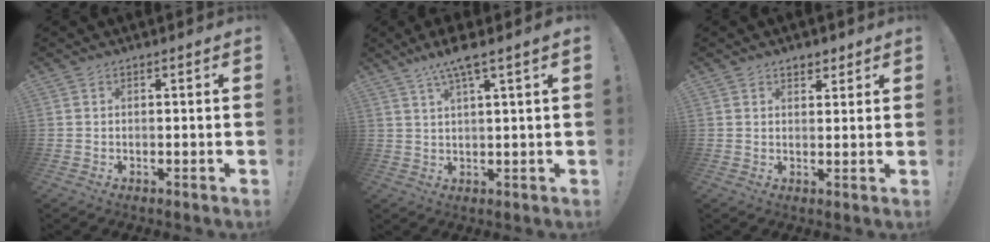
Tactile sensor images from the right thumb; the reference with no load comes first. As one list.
[{"total": 6.9, "force": [4.3, 0.3, 5.4], "torque": [-0.097, -0.018, 0.070]}, {"total": 2.9, "force": [2.1, 1.8, 0.9], "torque": [-0.003, -0.007, 0.037]}]